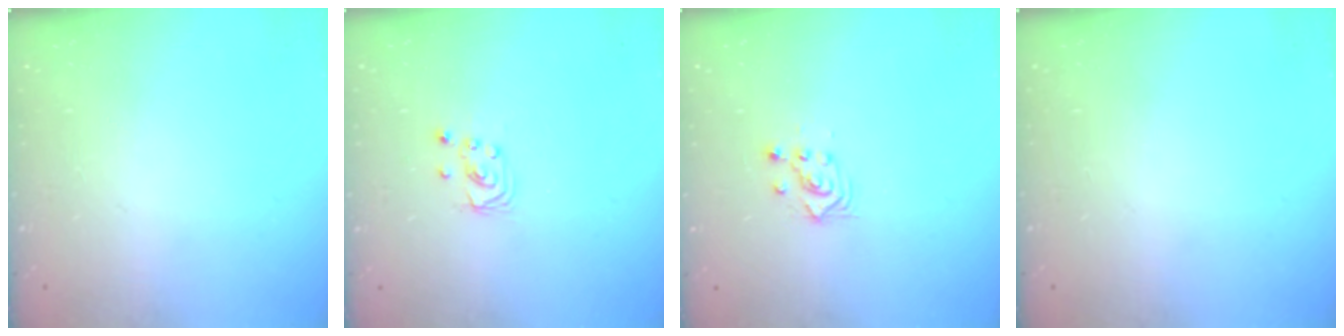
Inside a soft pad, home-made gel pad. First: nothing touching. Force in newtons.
{"total": 2.2, "press": 2.2, "slide": 0.2}
{"total": 2.3, "press": 2.3, "slide": 0.2}
{"total": 0.0}